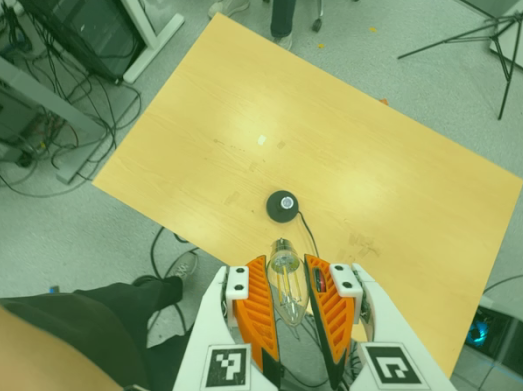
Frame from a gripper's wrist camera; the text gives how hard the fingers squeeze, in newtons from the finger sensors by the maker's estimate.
{"total": 14.6, "left": 15.9, "right": 13.3}